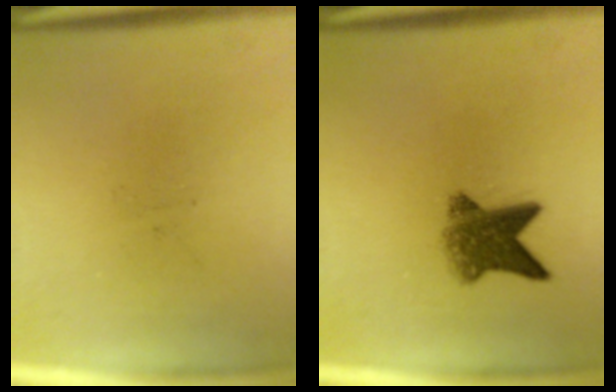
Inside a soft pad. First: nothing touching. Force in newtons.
{"total": 6.2}